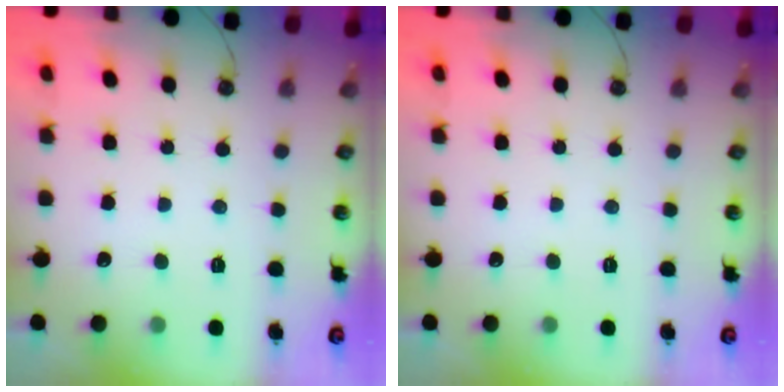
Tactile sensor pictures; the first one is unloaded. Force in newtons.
{"total": 0.0}